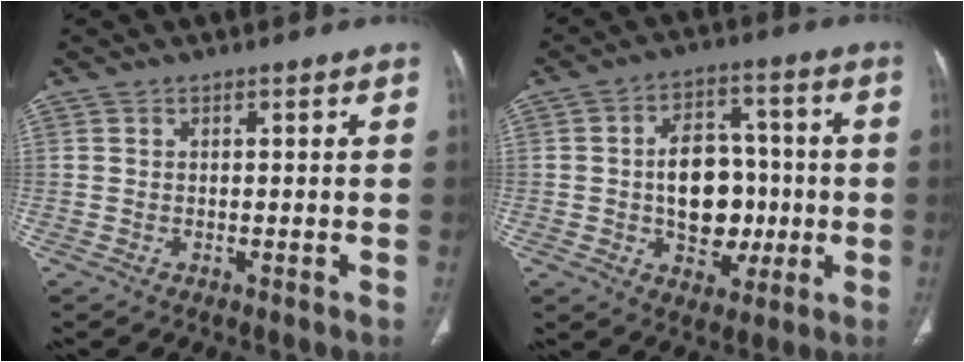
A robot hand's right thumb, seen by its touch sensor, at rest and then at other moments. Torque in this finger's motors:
{"motor_torque": [1.54, 1.33, 1.26, -1.12, 0.41]}